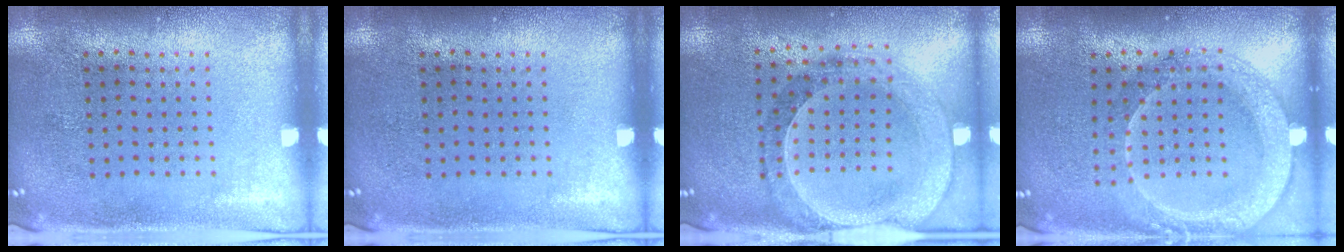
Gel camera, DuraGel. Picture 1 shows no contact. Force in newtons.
{"total": 0.0}
{"total": 1.4, "press": 1.4, "slide": 0.3}
{"total": 2.0, "press": 1.9, "slide": 0.6}